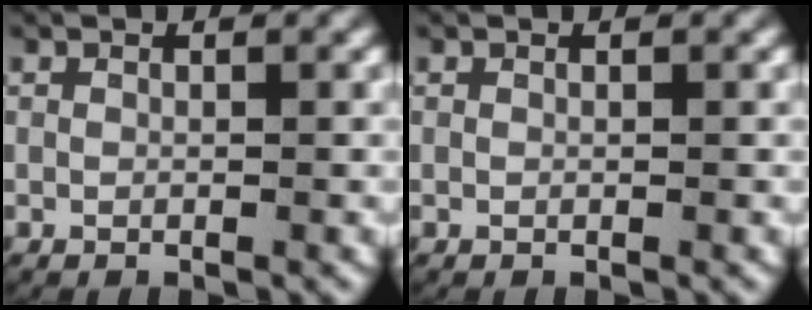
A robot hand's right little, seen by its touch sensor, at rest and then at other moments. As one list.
[{"total": 0.0}]